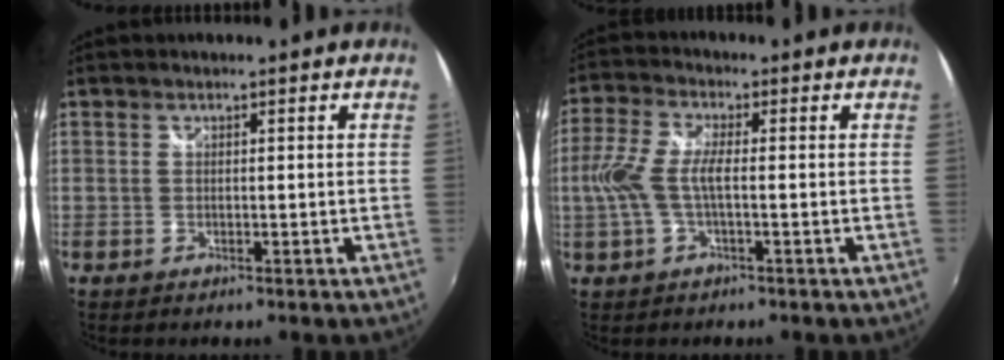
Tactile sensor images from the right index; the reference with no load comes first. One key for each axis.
{"total": 7.5, "fx": -0.9, "fy": 2.0, "fz": 7.1, "tx": -0.160, "ty": 0.004, "tz": -0.017}